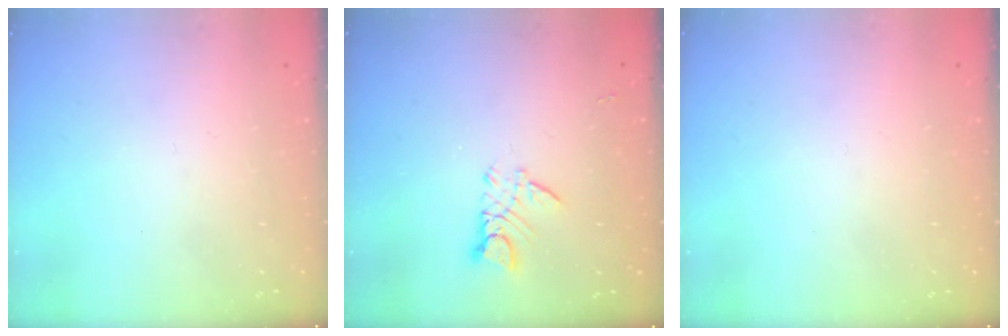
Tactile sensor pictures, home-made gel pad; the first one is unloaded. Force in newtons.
{"total": 4.9, "press": 4.9, "slide": 0.4}
{"total": 0.0}